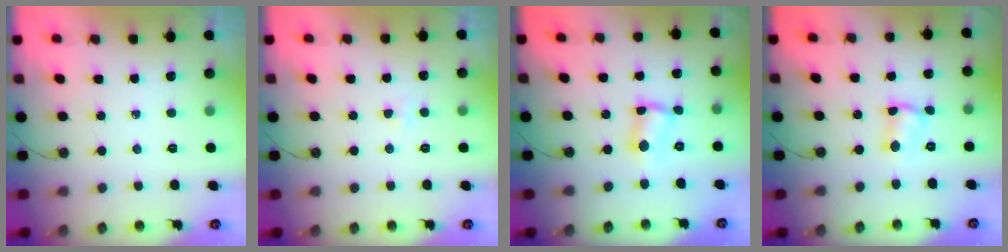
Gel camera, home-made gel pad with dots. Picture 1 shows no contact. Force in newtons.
{"total": 2.4, "press": 2.3, "slide": 0.6}
{"total": 2.9, "press": 2.9, "slide": 0.4}
{"total": 2.9, "press": 2.9, "slide": 0.2}